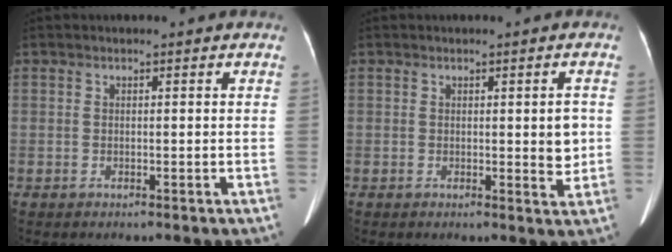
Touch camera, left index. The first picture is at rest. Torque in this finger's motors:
{"motor_torque": [0.31, 0.07, 0.20, 0.05]}